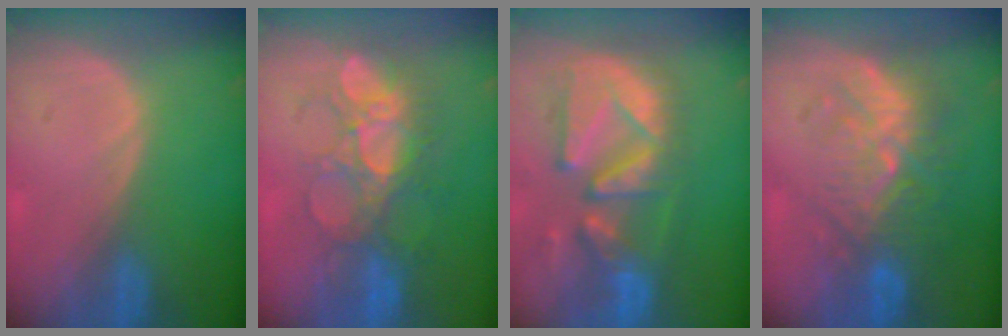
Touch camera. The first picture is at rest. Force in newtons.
{"total": 8.6, "press": 8.3, "slide": 2.1}
{"total": 12.3, "press": 11.0, "slide": 5.6}
{"total": 9.5, "press": 9.1, "slide": 2.7}